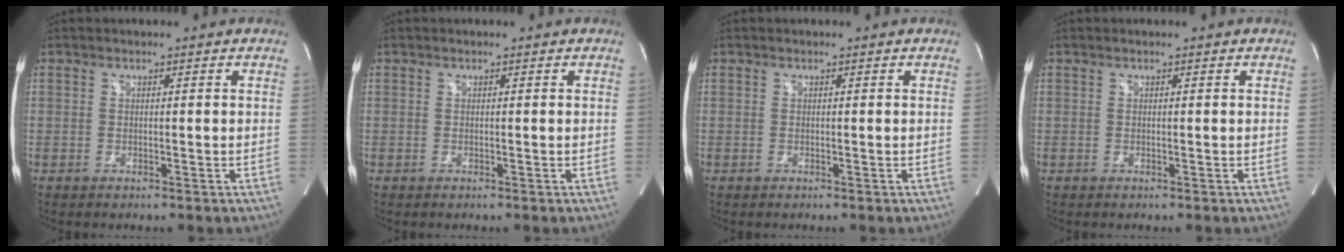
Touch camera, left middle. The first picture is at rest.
{"total": 0.0}
{"total": 0.0}
{"total": 0.0}